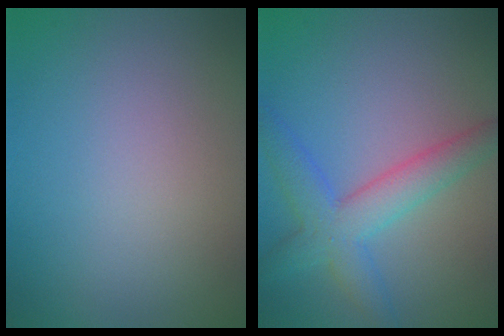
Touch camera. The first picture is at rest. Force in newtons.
{"total": 4.6, "press": 4.6, "slide": 0.2}